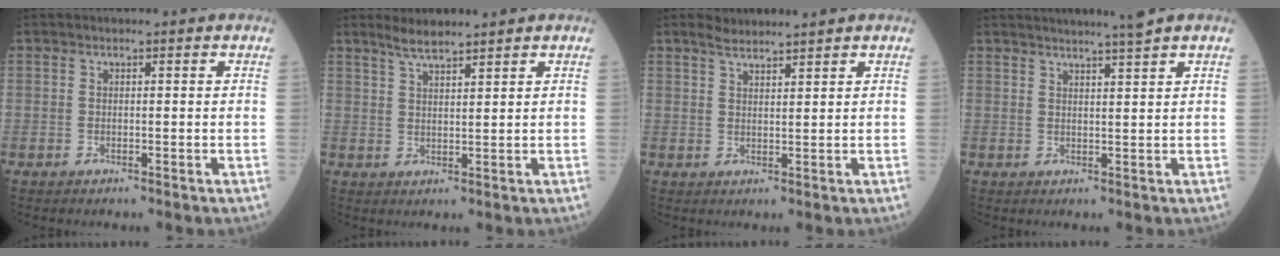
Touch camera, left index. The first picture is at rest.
{"total": 3.4, "force": [3.1, 0.2, 1.4], "torque": [-0.035, 0.006, 0.062]}
{"total": 3.2, "force": [3.0, 0.2, 0.9], "torque": [-0.020, 0.019, 0.057]}
{"total": 4.9, "force": [4.3, -1.3, 2.0], "torque": [-0.033, -0.001, 0.062]}